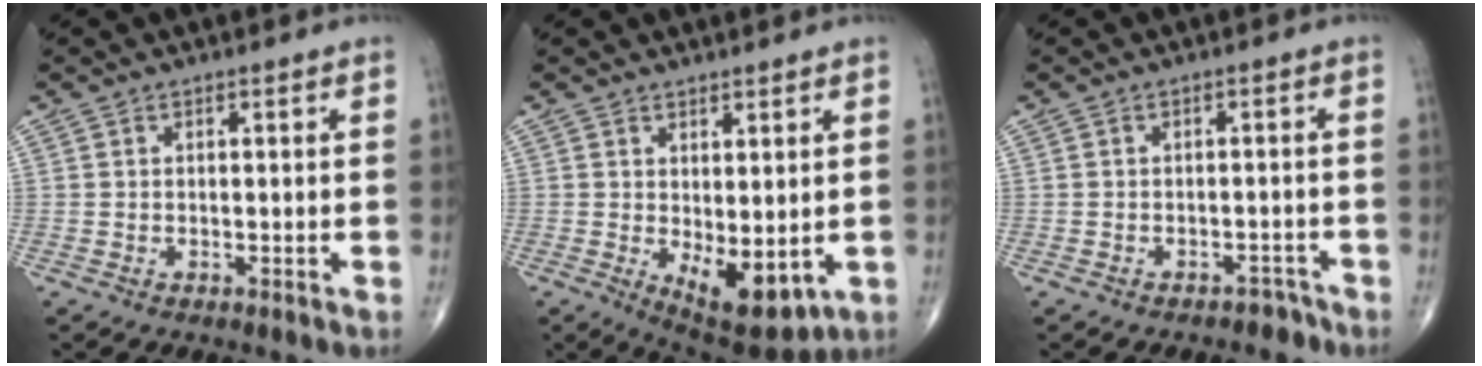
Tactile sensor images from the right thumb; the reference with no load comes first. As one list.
[{"total": 9.4, "force": [-1.4, 4.2, 8.3], "torque": [-0.102, -0.018, -0.003]}, {"total": 2.5, "force": [-2.1, 1.3, 0.2], "torque": [0.003, 0.021, -0.027]}]